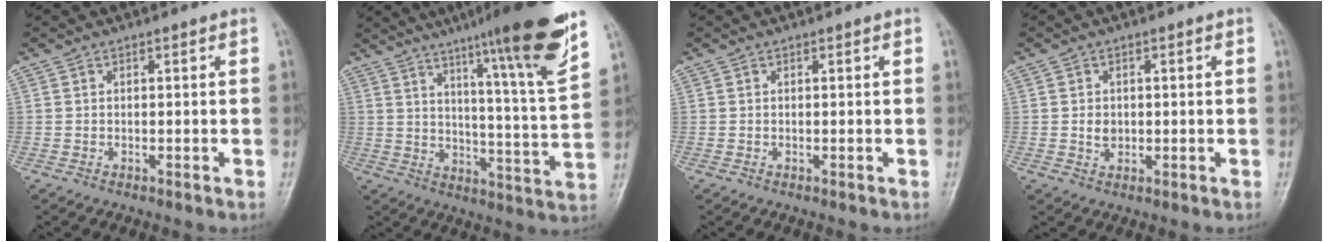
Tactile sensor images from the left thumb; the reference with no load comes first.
{"total": 20.1, "force": [13.2, 0.9, 15.1], "torque": [-0.200, -0.063, 0.187]}
{"total": 0.0}
{"total": 2.4, "force": [0.0, 2.0, 1.3], "torque": [-0.012, 0.001, 0.003]}